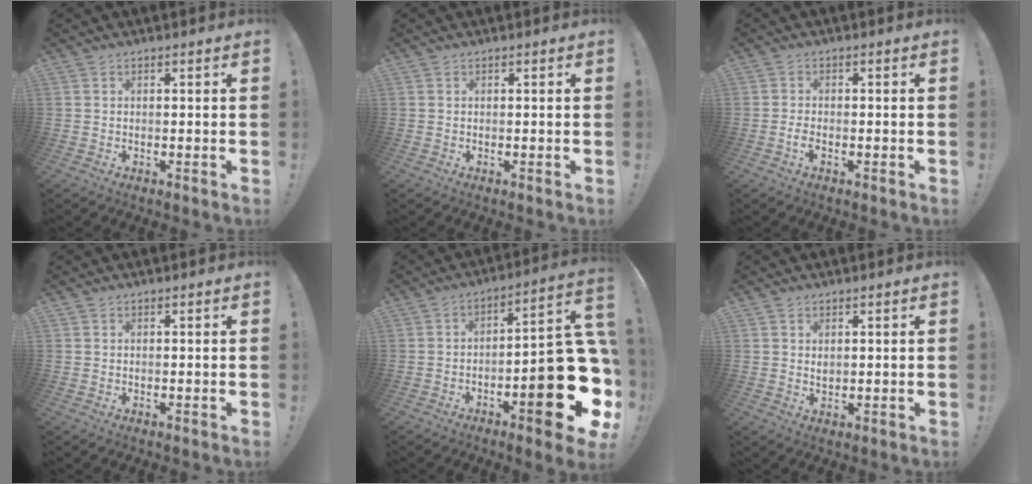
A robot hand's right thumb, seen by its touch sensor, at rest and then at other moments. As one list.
[{"total": 0.0}, {"total": 2.2, "force": [-1.3, 1.0, 1.4], "torque": [-0.029, 0.009, -0.020]}, {"total": 0.0}, {"total": 20.8, "force": [-7.0, 6.6, 18.4], "torque": [-0.224, 0.041, -0.101]}, {"total": 1.5, "force": [0.9, 1.1, 0.5], "torque": [-0.002, -0.003, 0.015]}]